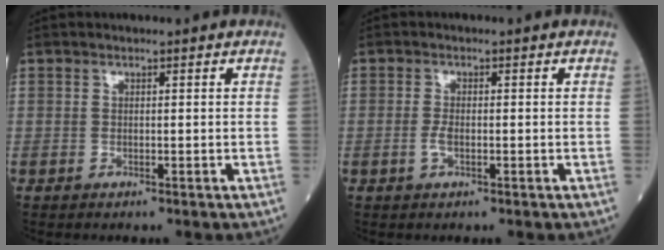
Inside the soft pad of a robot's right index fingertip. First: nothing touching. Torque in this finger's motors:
{"motor_torque": [0.48, -0.02, 0.19, 0.04]}